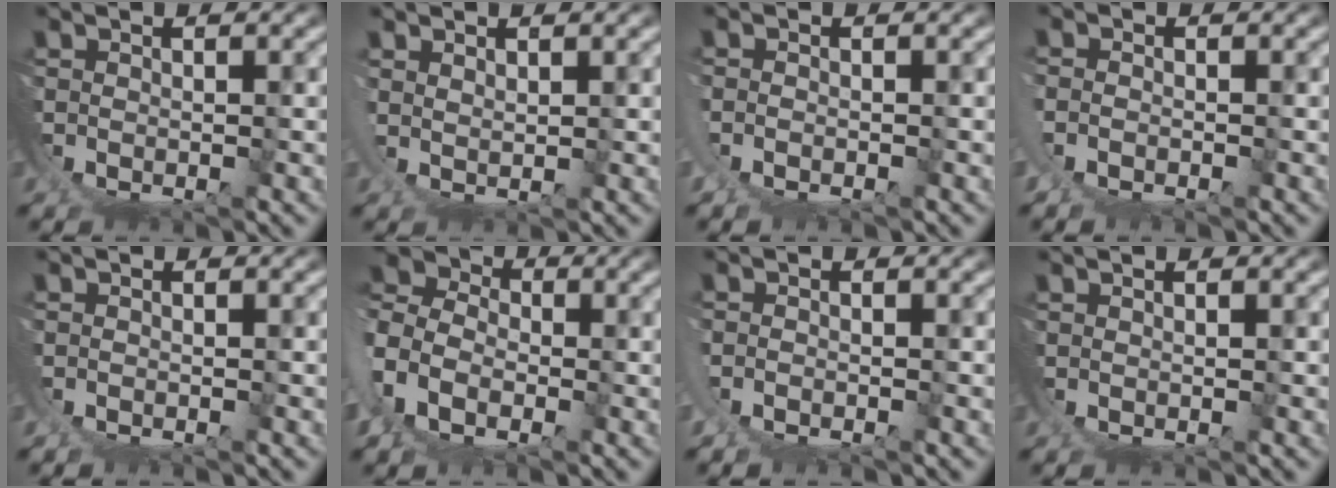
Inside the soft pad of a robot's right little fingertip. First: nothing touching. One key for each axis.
{"total": 2.0, "fx": 2.0, "fy": -0.1, "fz": 0.4, "tx": -0.014, "ty": 0.002, "tz": 0.034}
{"total": 1.8, "fx": 0.3, "fy": 1.5, "fz": 0.9, "tx": -0.030, "ty": -0.004, "tz": 0.006}
{"total": 2.8, "fx": 0.2, "fy": 2.5, "fz": 1.3, "tx": -0.041, "ty": -0.007, "tz": 0.003}
{"total": 0.6, "fx": -0.1, "fy": 0.5, "fz": 0.2, "tx": -0.006, "ty": 0.000, "tz": -0.004}
{"total": 10.8, "fx": 3.7, "fy": 8.8, "fz": 5.0, "tx": -0.137, "ty": -0.003, "tz": 0.043}
{"total": 2.3, "fx": 0.1, "fy": 2.0, "fz": 1.1, "tx": -0.035, "ty": -0.004, "tz": 0.002}
{"total": 0.0}